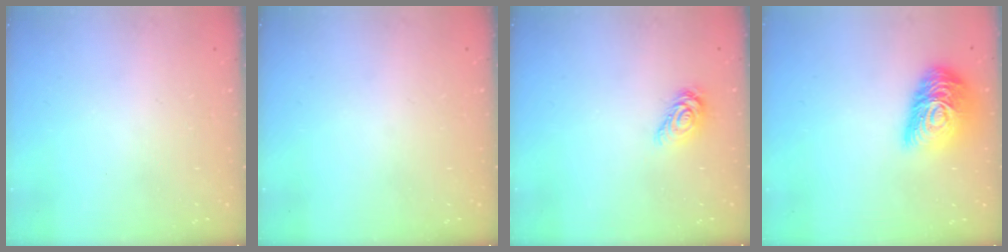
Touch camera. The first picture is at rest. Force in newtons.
{"total": 0.0}
{"total": 8.0, "press": 8.0, "slide": 0.3}
{"total": 16.3, "press": 16.3, "slide": 0.9}